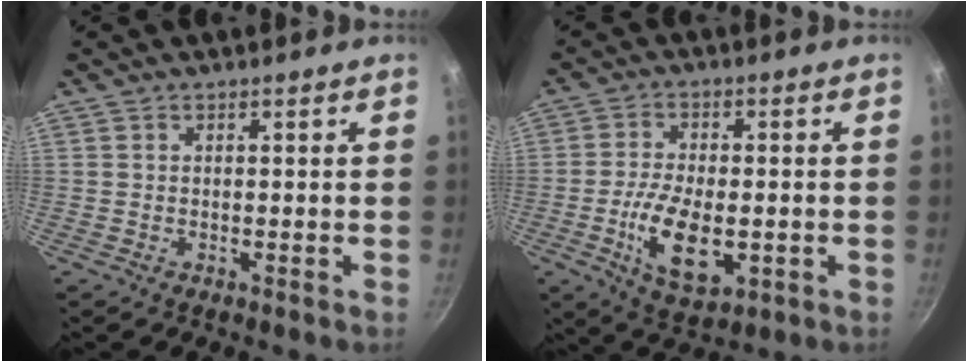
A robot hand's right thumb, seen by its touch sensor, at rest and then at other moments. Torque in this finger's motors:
{"motor_torque": [0.35, 0.72, 1.25, -0.26, 0.11]}